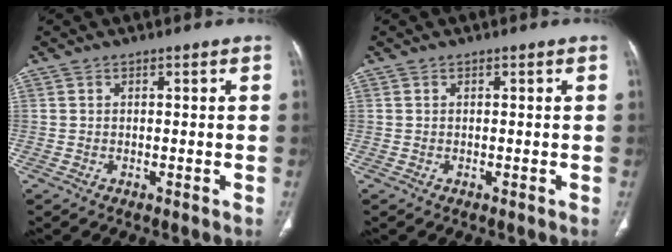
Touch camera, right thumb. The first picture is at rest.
{"total": 0.0}